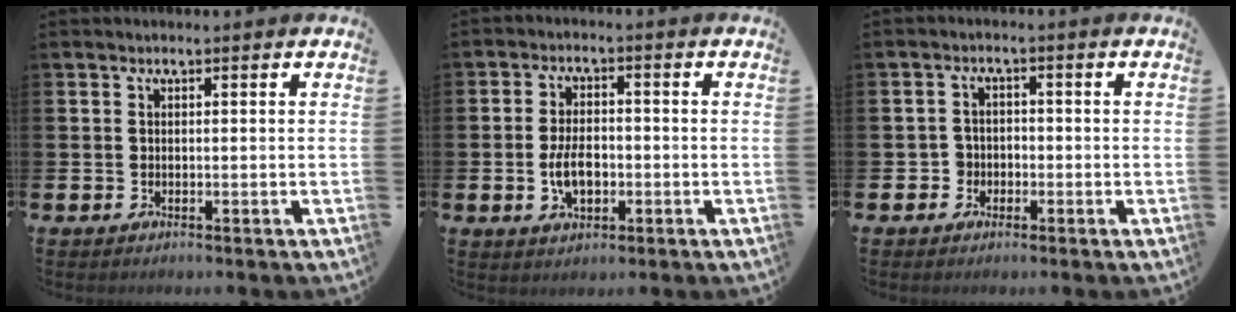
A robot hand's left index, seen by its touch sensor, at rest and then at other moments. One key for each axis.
{"total": 4.8, "fx": -1.0, "fy": 2.8, "fz": 3.8, "tx": -0.060, "ty": -0.003, "tz": -0.022}
{"total": 2.4, "fx": -1.2, "fy": 2.1, "fz": 0.1, "tx": -0.004, "ty": 0.003, "tz": -0.031}